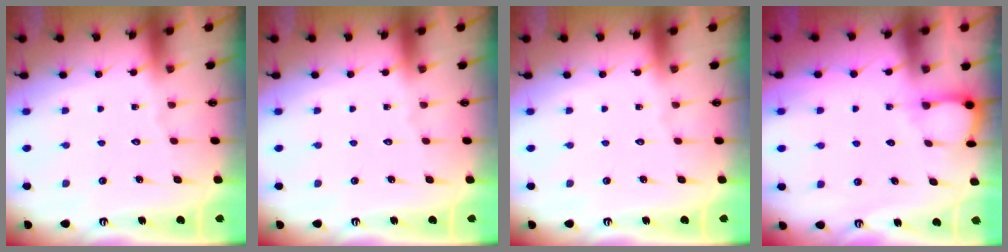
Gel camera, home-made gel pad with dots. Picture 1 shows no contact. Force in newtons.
{"total": 0.0}
{"total": 0.0}
{"total": 3.9, "press": 3.8, "slide": 0.4}